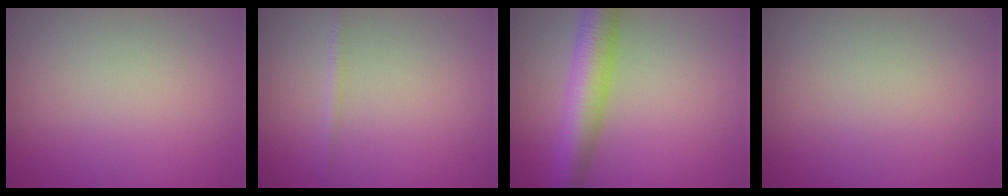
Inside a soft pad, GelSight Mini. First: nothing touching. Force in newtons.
{"total": 0.8, "press": 0.8, "slide": 0.1}
{"total": 6.2, "press": 6.2, "slide": 0.2}
{"total": 0.0}